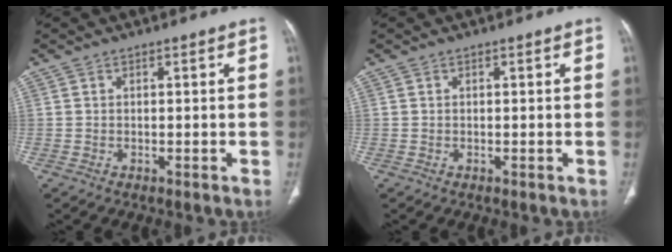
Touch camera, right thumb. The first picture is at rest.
{"total": 0.0}